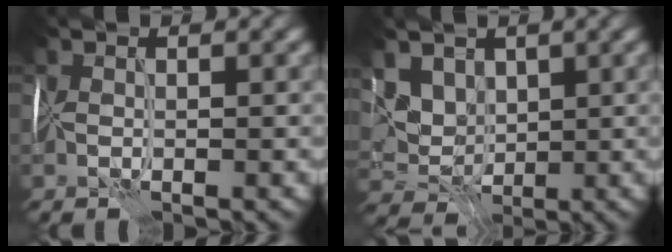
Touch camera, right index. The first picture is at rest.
{"total": 5.1, "force": [2.7, 3.6, 2.4], "torque": [-0.051, 0.009, 0.050]}